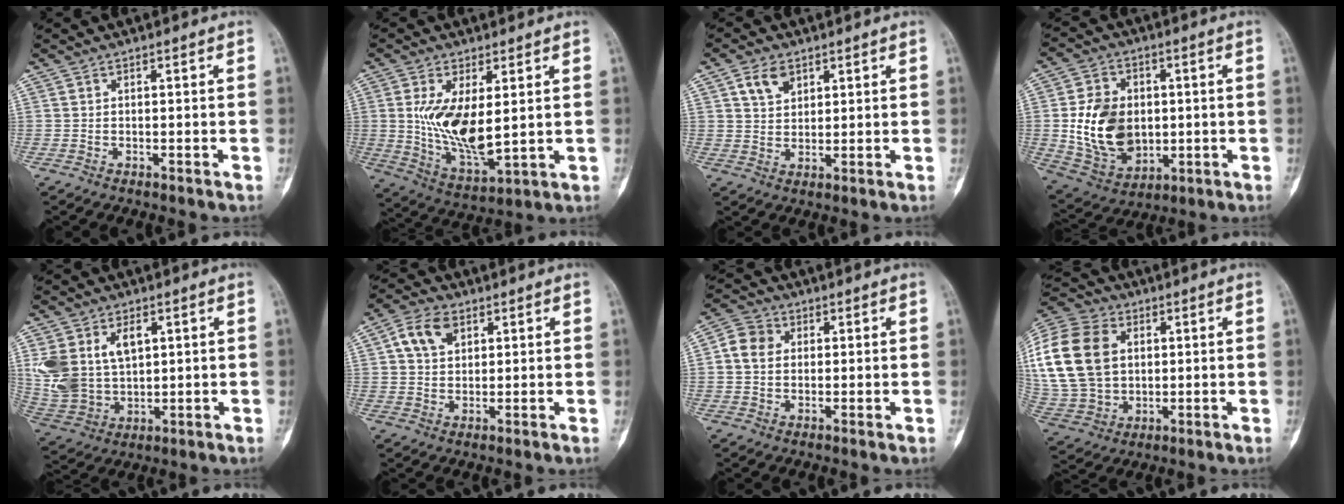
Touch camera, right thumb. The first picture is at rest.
{"total": 12.8, "force": [1.8, 5.7, 11.4], "torque": [-0.203, -0.024, 0.049]}
{"total": 5.1, "force": [2.7, 3.4, 2.7], "torque": [-0.035, -0.014, 0.053]}
{"total": 15.2, "force": [-0.1, 11.2, 10.3], "torque": [-0.155, -0.003, 0.019]}
{"total": 13.3, "force": [3.7, 8.9, 9.1], "torque": [-0.172, -0.003, 0.090]}
{"total": 7.2, "force": [2.8, 4.9, 4.4], "torque": [-0.066, 0.001, 0.049]}
{"total": 6.1, "force": [1.0, 5.1, 3.1], "torque": [-0.044, 0.011, 0.010]}
{"total": 23.4, "force": [4.5, 17.4, 15.0], "torque": [-0.320, 0.013, 0.092]}